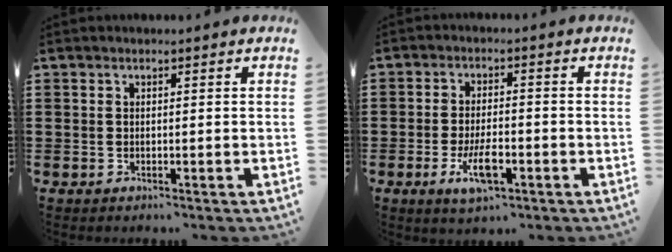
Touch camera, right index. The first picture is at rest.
{"total": 5.9, "force": [-2.4, 1.9, 5.1], "torque": [-0.093, -0.008, -0.047]}